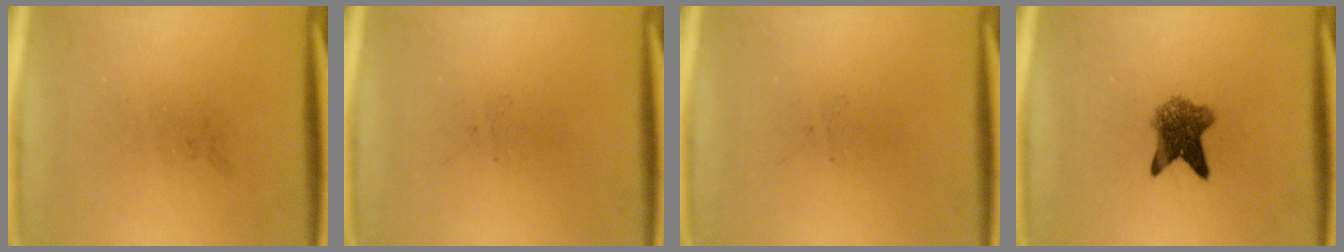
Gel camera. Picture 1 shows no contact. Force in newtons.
{"total": 0.0}
{"total": 0.0}
{"total": 5.7}